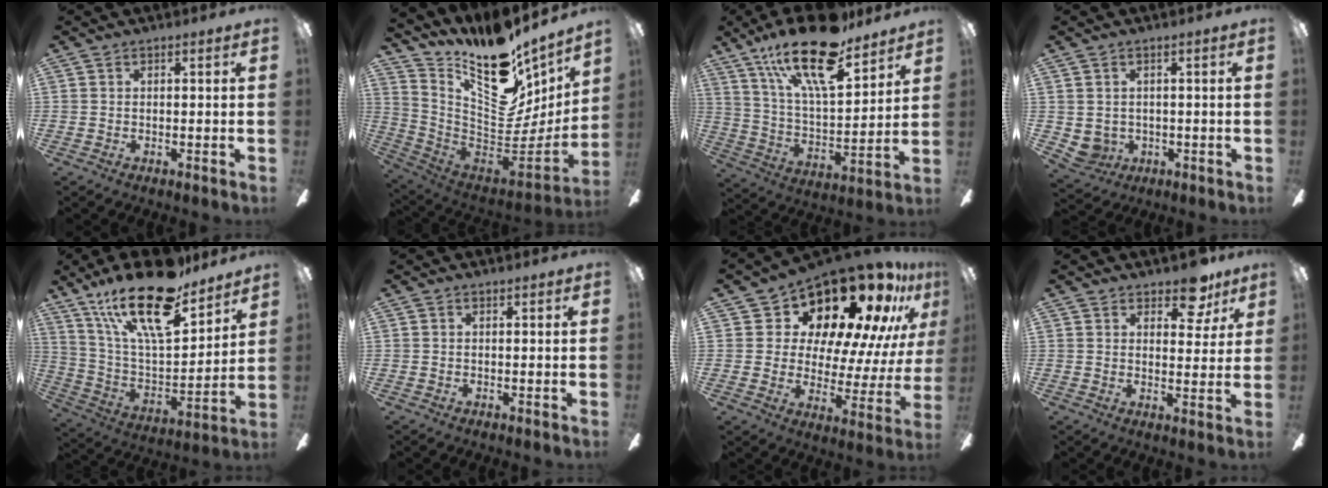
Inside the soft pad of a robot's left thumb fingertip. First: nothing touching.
{"total": 18.1, "force": [12.8, 8.1, 9.9], "torque": [-0.137, -0.125, 0.223]}
{"total": 23.2, "force": [15.8, 7.8, 15.0], "torque": [-0.272, -0.089, 0.270]}
{"total": 3.1, "force": [0.8, 3.0, 0.4], "torque": [-0.031, -0.006, 0.013]}
{"total": 24.7, "force": [16.9, 8.7, 15.8], "torque": [-0.294, -0.098, 0.289]}
{"total": 0.0}
{"total": 20.1, "force": [15.7, 7.9, 9.7], "torque": [-0.144, -0.127, 0.264]}
{"total": 8.6, "force": [6.1, 4.2, 4.2], "torque": [-0.042, -0.029, 0.106]}